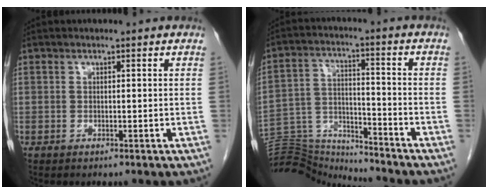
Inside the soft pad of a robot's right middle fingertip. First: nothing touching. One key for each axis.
{"total": 12.6, "fx": -12.6, "fy": 0.6, "fz": 0.3, "tx": -0.005, "ty": 0.036, "tz": -0.217}